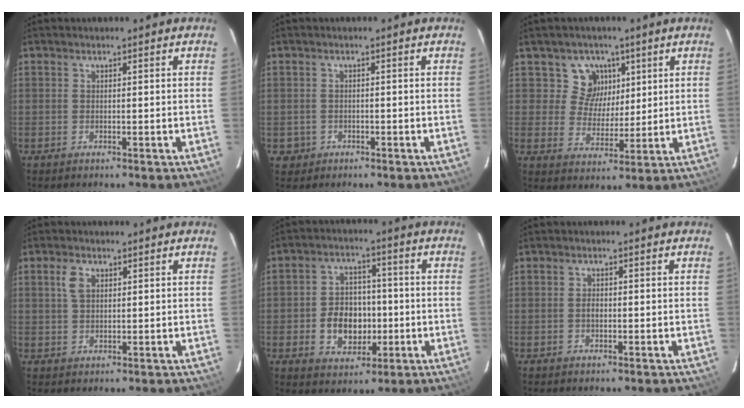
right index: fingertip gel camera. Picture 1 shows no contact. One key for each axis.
{"total": 2.6, "fx": -0.8, "fy": 2.4, "fz": 0.2, "tx": -0.010, "ty": 0.005, "tz": -0.007}
{"total": 6.9, "fx": 3.0, "fy": 6.1, "fz": 1.0, "tx": -0.013, "ty": 0.000, "tz": 0.050}
{"total": 3.3, "fx": 1.2, "fy": 2.1, "fz": 2.2, "tx": -0.043, "ty": 0.007, "tz": 0.023}
{"total": 9.5, "fx": -2.0, "fy": 7.5, "fz": 5.4, "tx": -0.115, "ty": 0.018, "tz": -0.020}
{"total": 1.1, "fx": -0.3, "fy": 0.8, "fz": 0.8, "tx": -0.015, "ty": 0.003, "tz": -0.006}